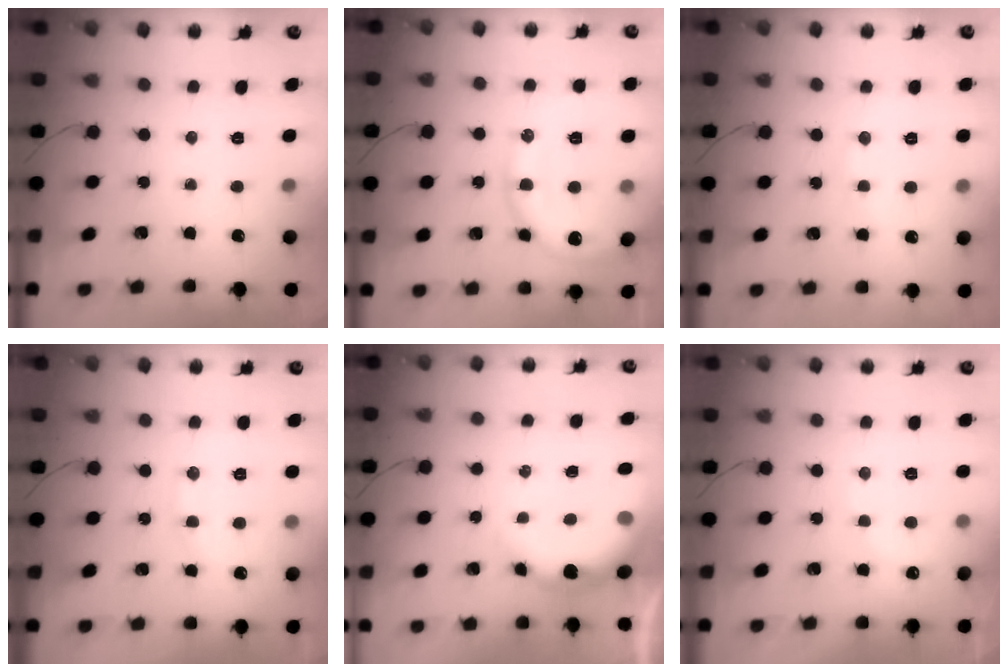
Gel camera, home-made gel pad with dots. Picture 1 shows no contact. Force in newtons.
{"total": 14.3, "press": 14.3, "slide": 0.4}
{"total": 4.5, "press": 4.3, "slide": 1.3}
{"total": 9.2, "press": 9.1, "slide": 1.0}
{"total": 7.4, "press": 7.2, "slide": 1.4}
{"total": 6.3, "press": 6.2, "slide": 1.1}